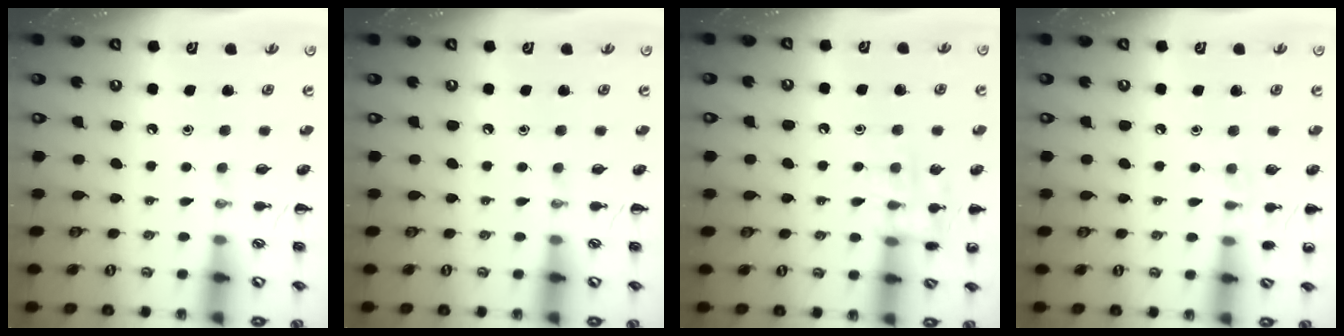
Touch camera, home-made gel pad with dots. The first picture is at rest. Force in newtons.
{"total": 0.0}
{"total": 9.9, "press": 9.8, "slide": 1.2}
{"total": 5.9, "press": 5.5, "slide": 1.9}